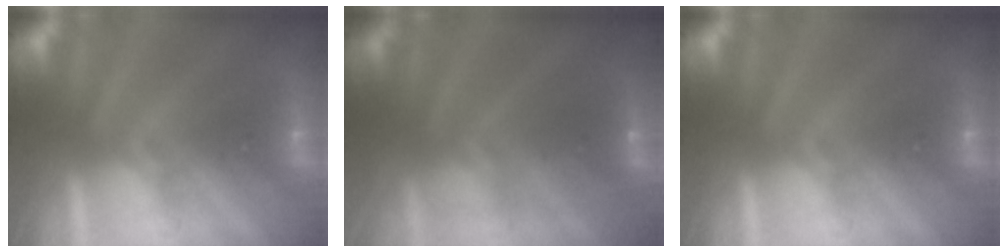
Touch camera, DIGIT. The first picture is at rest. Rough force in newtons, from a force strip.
{"total": 2.8}
{"total": 0.0}